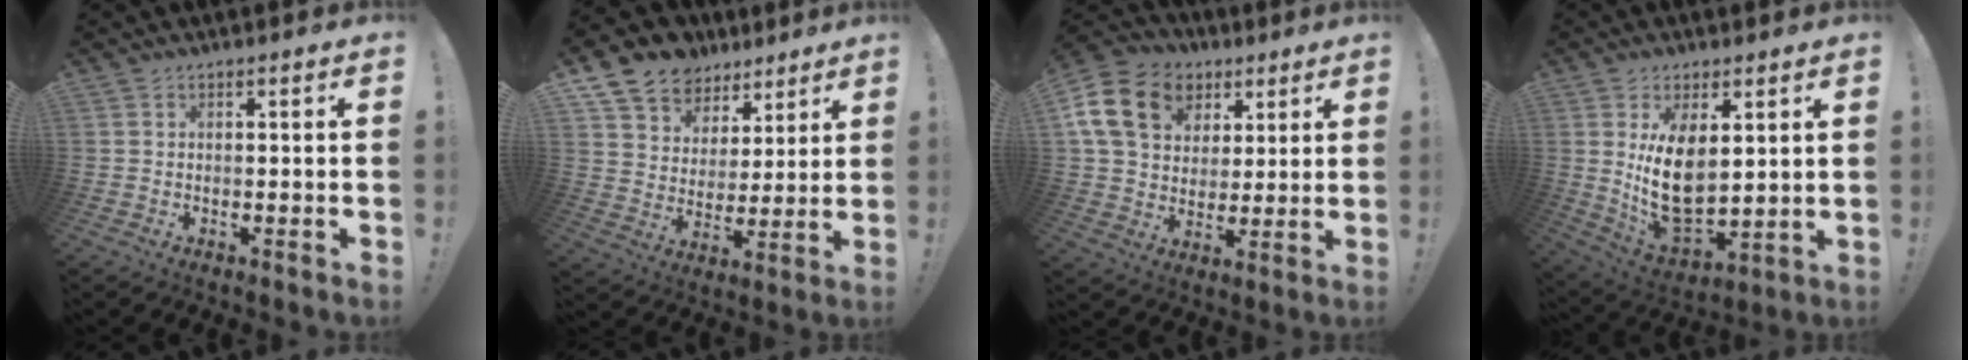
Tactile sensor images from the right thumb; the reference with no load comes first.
{"total": 10.9, "force": [7.7, 7.4, 2.1], "torque": [-0.042, -0.063, 0.149]}
{"total": 18.4, "force": [6.9, 14.0, 9.7], "torque": [-0.156, -0.021, 0.142]}
{"total": 14.0, "force": [3.6, 8.4, 10.6], "torque": [-0.204, -0.041, 0.067]}